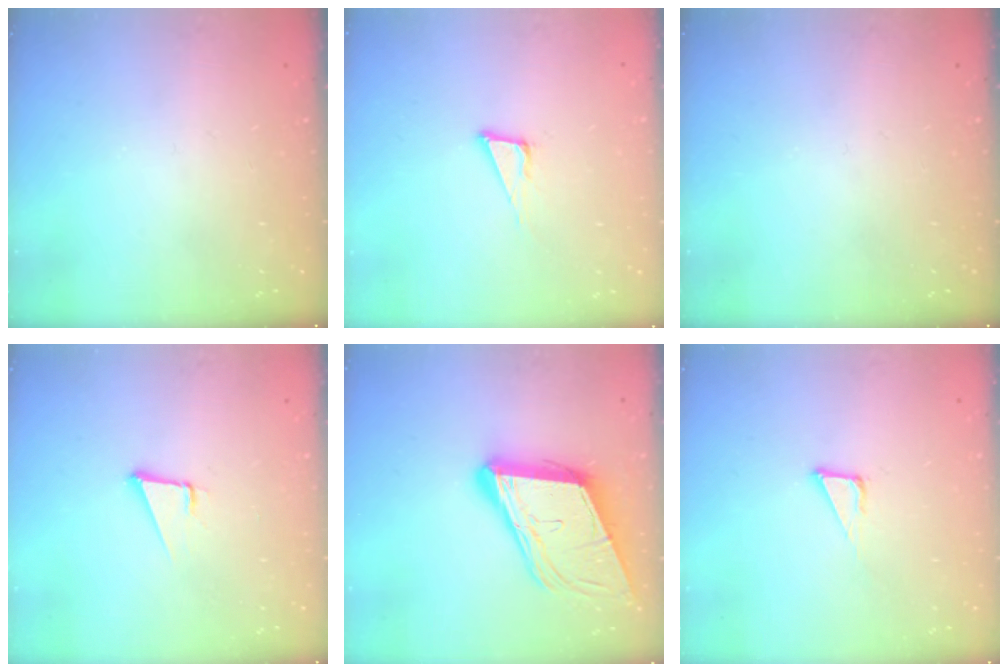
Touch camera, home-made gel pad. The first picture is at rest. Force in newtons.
{"total": 5.5, "press": 4.7, "slide": 2.8}
{"total": 0.0}
{"total": 4.3, "press": 3.4, "slide": 2.6}
{"total": 16.6, "press": 16.1, "slide": 4.0}
{"total": 3.8, "press": 3.8, "slide": 0.2}